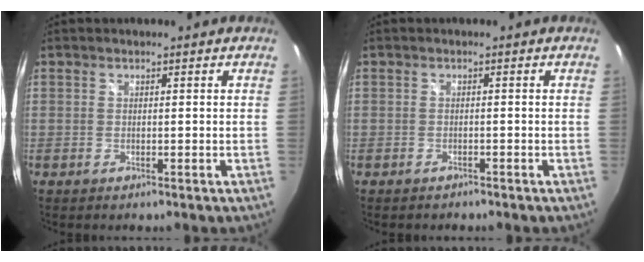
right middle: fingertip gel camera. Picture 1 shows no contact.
{"total": 1.2, "force": [-1.1, 0.5, 0.2], "torque": [-0.007, -0.002, -0.017]}